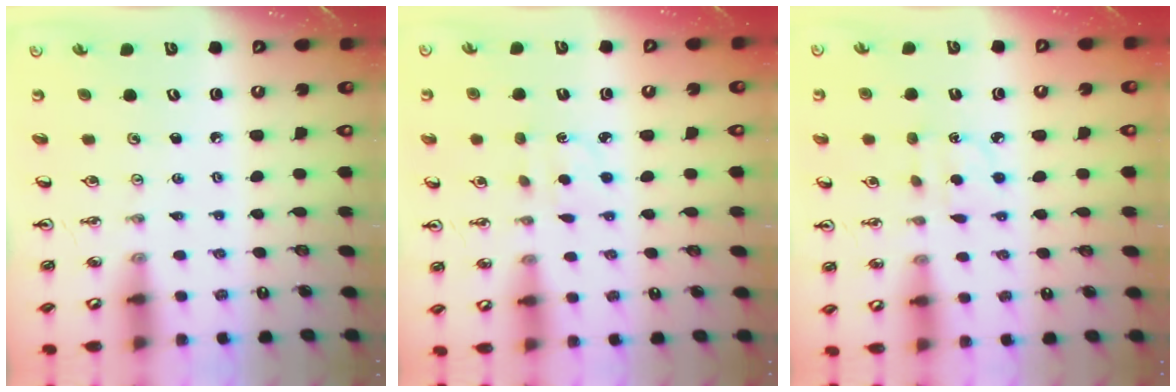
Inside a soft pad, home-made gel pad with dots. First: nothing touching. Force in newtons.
{"total": 2.0, "press": 1.9, "slide": 0.7}
{"total": 3.6, "press": 3.6, "slide": 0.5}